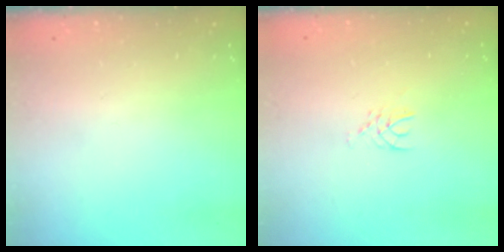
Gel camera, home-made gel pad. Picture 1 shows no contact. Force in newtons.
{"total": 2.5, "press": 2.5, "slide": 0.2}